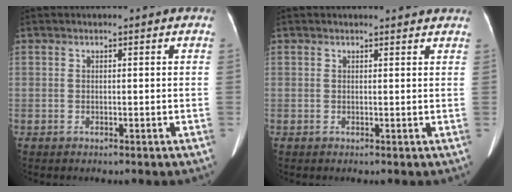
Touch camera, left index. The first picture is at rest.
{"total": 3.8, "force": [3.6, 0.5, 0.8], "torque": [-0.013, 0.008, 0.032]}